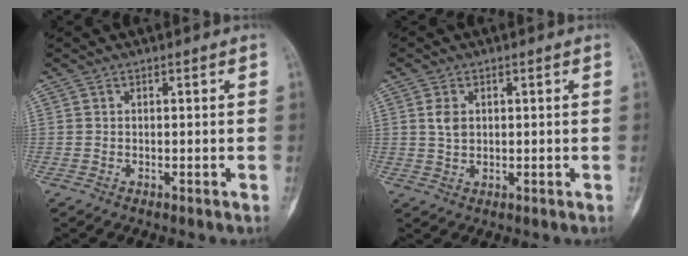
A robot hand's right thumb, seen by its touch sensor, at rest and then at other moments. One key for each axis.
{"total": 3.0, "fx": 0.6, "fy": 2.0, "fz": 2.1, "tx": -0.038, "ty": 0.000, "tz": 0.012}